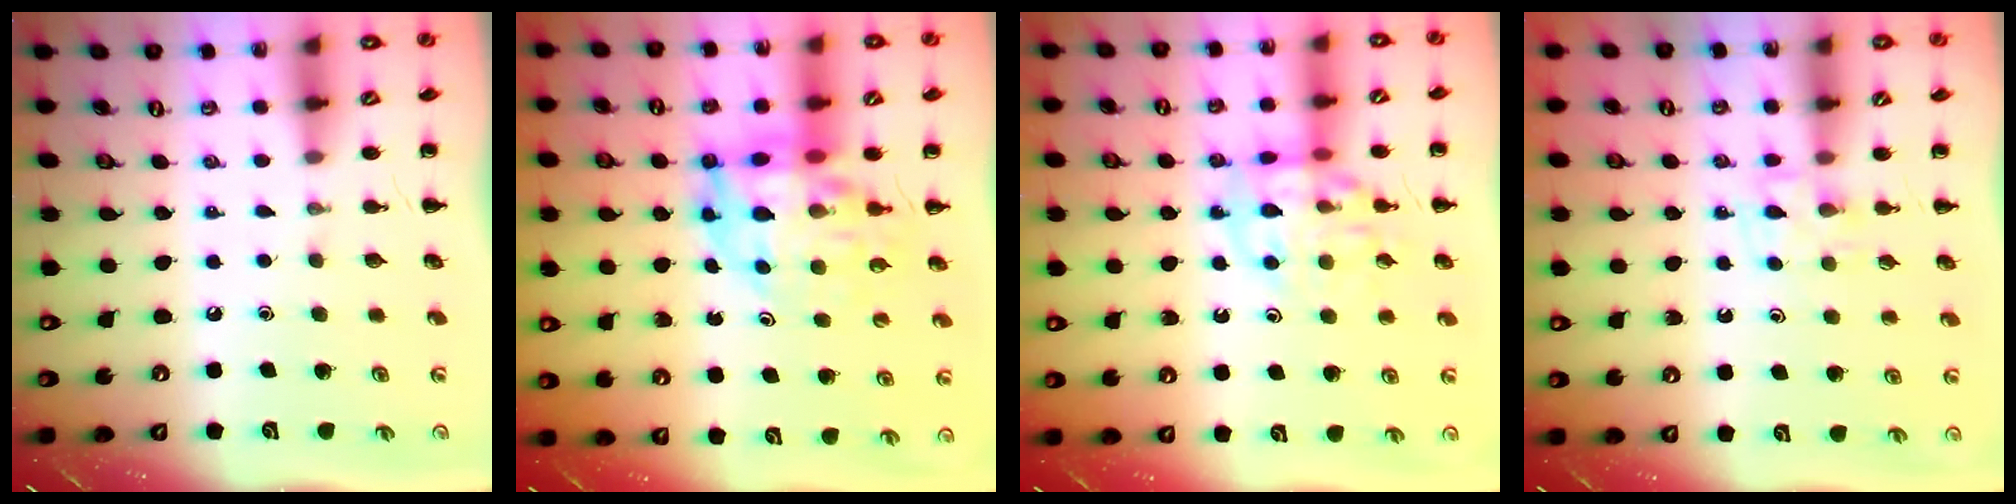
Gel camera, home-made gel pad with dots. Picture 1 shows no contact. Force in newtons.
{"total": 13.9, "press": 13.4, "slide": 3.8}
{"total": 12.7, "press": 12.6, "slide": 1.6}
{"total": 5.7, "press": 5.5, "slide": 1.5}